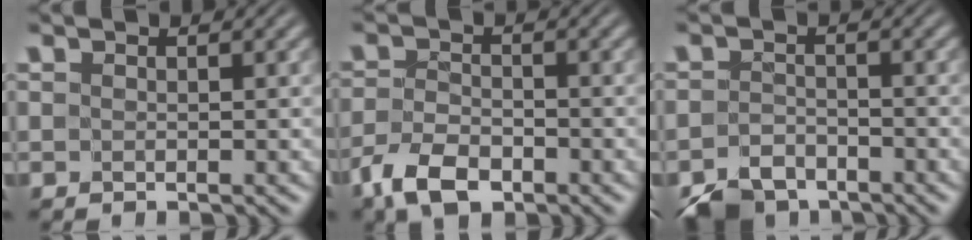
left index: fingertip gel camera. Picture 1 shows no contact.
{"total": 4.4, "force": [-3.1, 2.1, 2.3], "torque": [-0.046, -0.003, -0.065]}
{"total": 4.2, "force": [-3.5, 2.0, 1.1], "torque": [-0.018, -0.002, -0.067]}